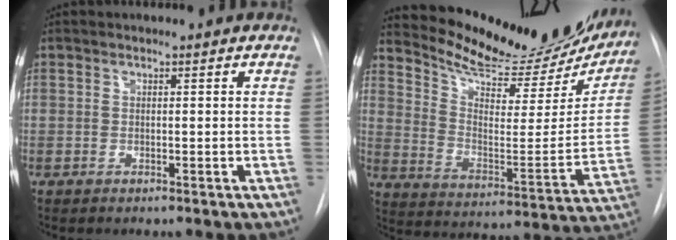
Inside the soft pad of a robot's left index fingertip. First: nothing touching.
{"total": 23.6, "force": [21.8, 5.5, 7.2], "torque": [-0.105, -0.066, 0.296]}